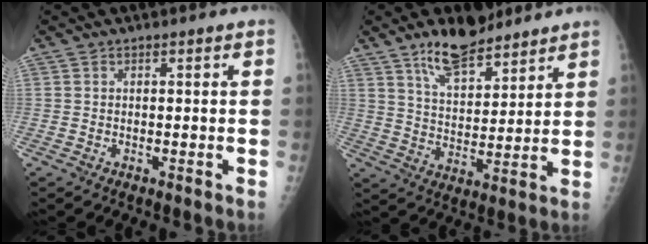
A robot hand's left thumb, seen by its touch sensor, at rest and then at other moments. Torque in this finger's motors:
{"motor_torque": [0.14, 0.12, 0.15, -0.04, 0.07]}